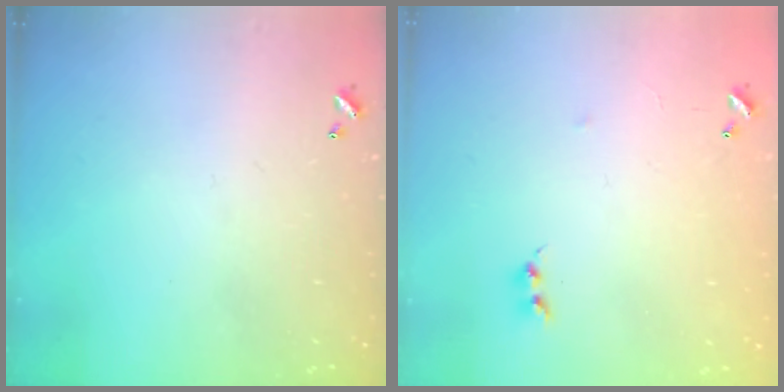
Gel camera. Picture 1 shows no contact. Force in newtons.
{"total": 6.2, "press": 6.2, "slide": 0.7}